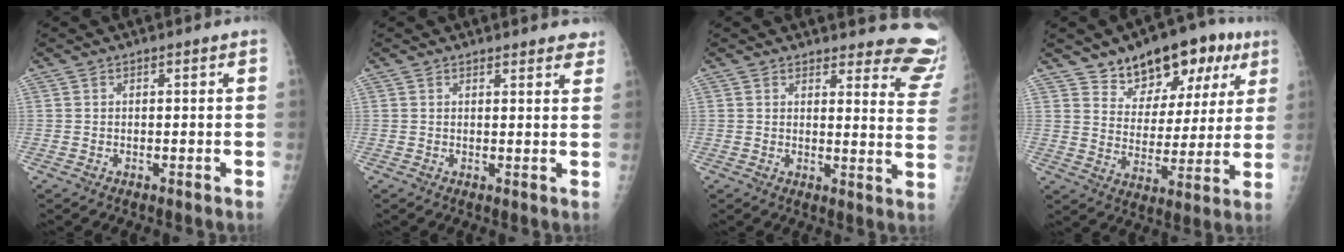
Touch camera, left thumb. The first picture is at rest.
{"total": 5.1, "force": [4.6, 1.5, 1.6], "torque": [0.006, -0.018, 0.043]}
{"total": 12.6, "force": [12.3, 2.3, 1.8], "torque": [0.020, -0.131, 0.104]}
{"total": 16.7, "force": [10.0, 9.5, 9.4], "torque": [-0.077, -0.032, 0.152]}